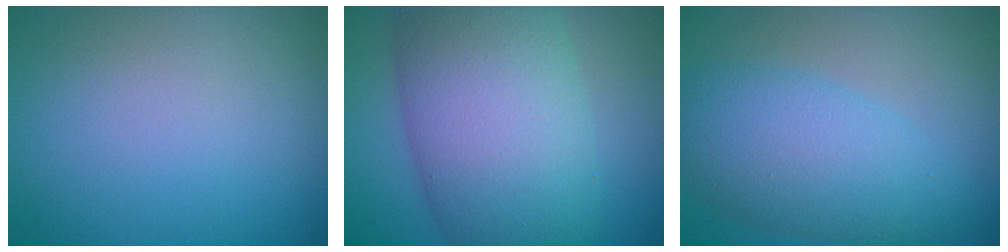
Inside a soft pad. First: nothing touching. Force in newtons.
{"total": 12.4, "press": 12.4, "slide": 0.4}
{"total": 5.9, "press": 5.9, "slide": 0.1}